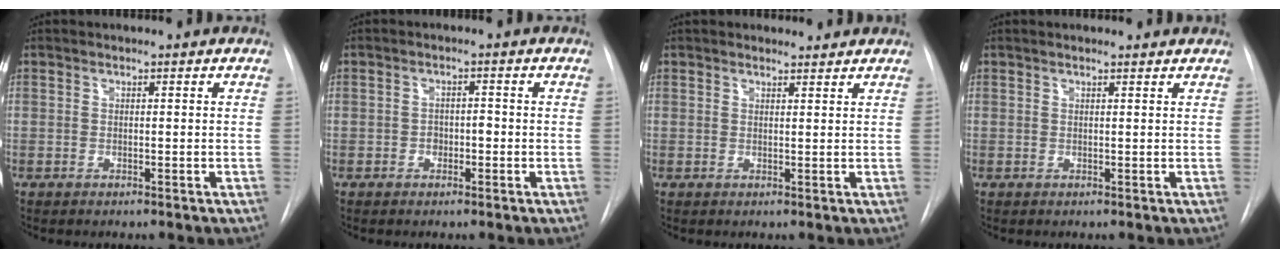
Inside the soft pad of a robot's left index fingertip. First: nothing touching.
{"total": 1.9, "force": [-0.6, 1.3, 1.3], "torque": [-0.013, 0.007, -0.010]}
{"total": 2.4, "force": [2.3, 0.6, 0.3], "torque": [-0.006, 0.010, 0.030]}
{"total": 2.5, "force": [2.3, 0.3, 1.0], "torque": [-0.016, 0.019, 0.027]}